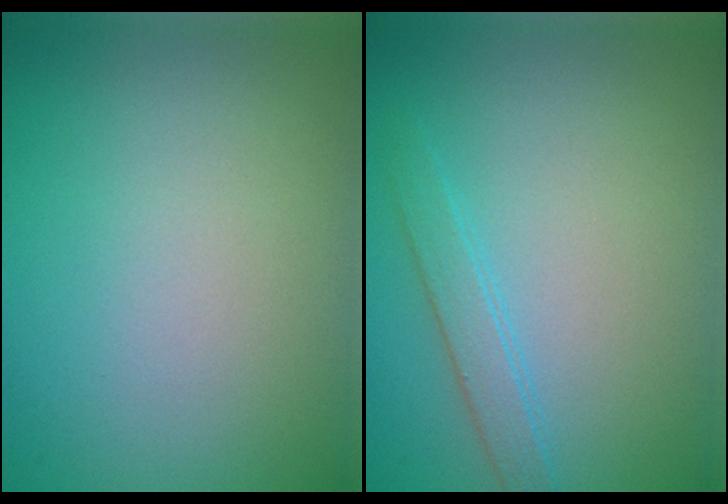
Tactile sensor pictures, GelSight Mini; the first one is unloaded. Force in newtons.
{"total": 1.9, "press": 1.9, "slide": 0.1}